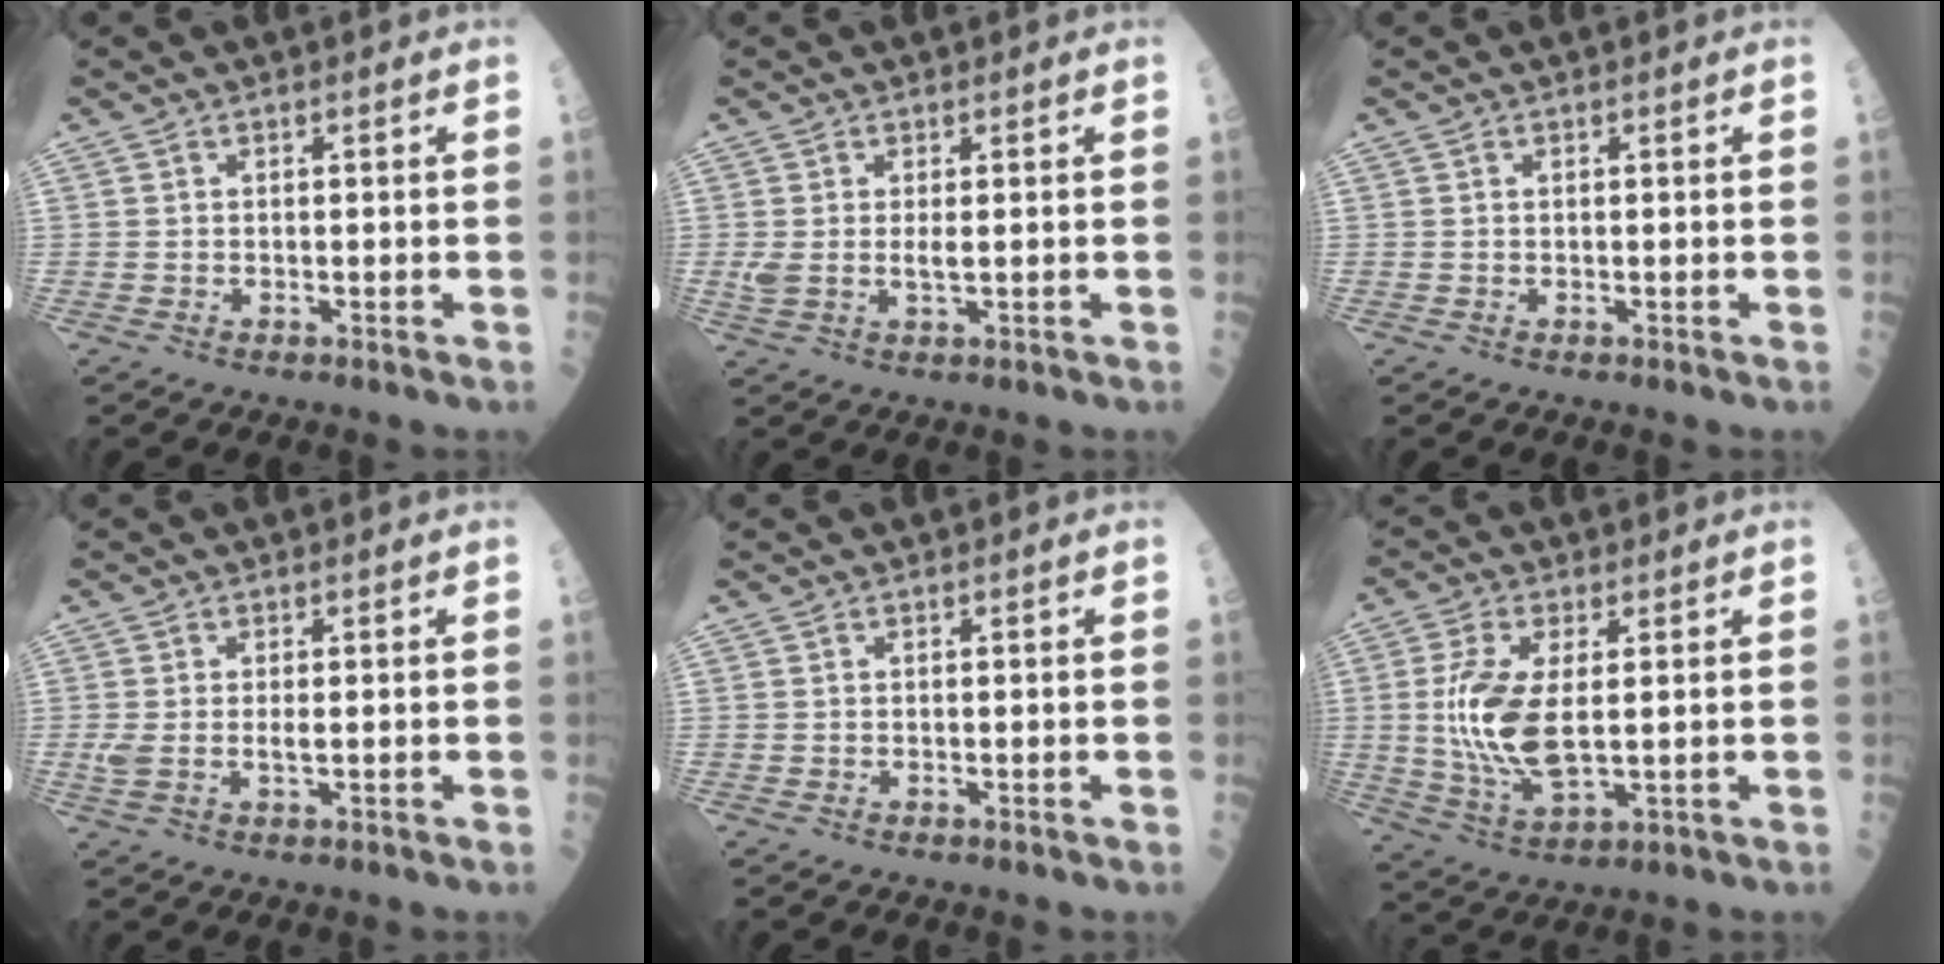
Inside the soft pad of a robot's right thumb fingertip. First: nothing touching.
{"total": 3.3, "force": [0.3, 1.2, 3.1], "torque": [-0.072, -0.001, 0.011]}
{"total": 0.0}
{"total": 3.3, "force": [0.0, 1.2, 3.0], "torque": [-0.076, 0.001, 0.002]}
{"total": 0.0}
{"total": 12.1, "force": [0.7, 5.1, 11.0], "torque": [-0.239, -0.014, 0.022]}